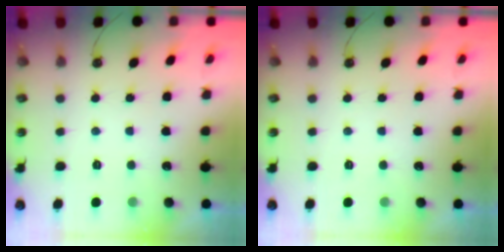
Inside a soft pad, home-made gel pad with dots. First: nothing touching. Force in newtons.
{"total": 0.0}